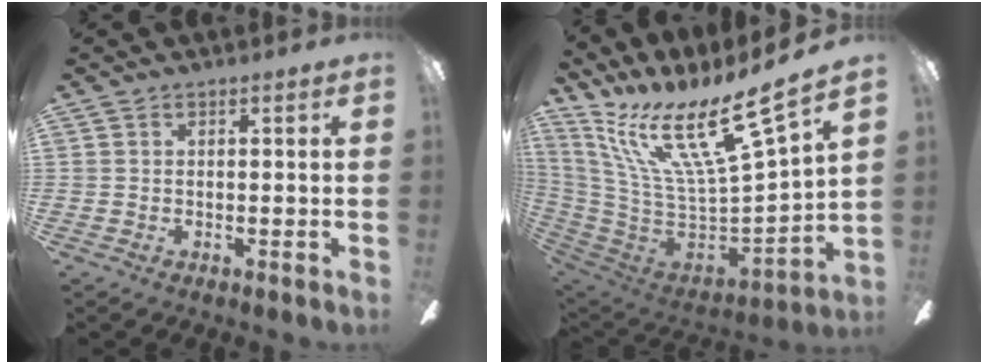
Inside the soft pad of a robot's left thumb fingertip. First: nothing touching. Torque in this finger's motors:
{"motor_torque": [1.12, -0.67, -0.33, -0.41, 0.36]}